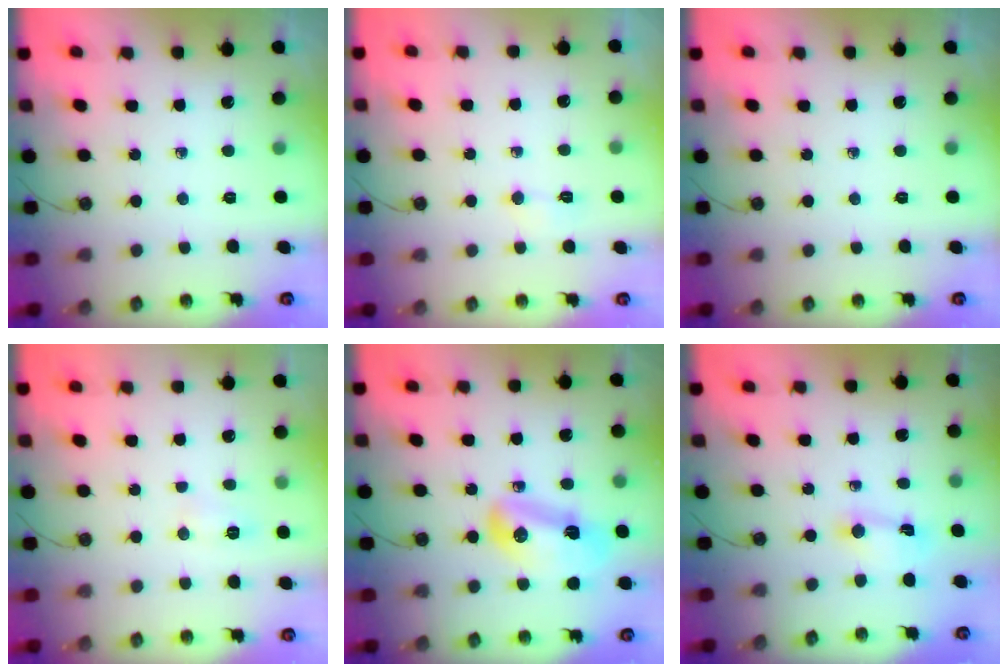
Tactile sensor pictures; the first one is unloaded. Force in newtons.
{"total": 2.7, "press": 2.6, "slide": 0.5}
{"total": 0.0}
{"total": 6.7, "press": 6.2, "slide": 2.5}
{"total": 10.1, "press": 9.9, "slide": 2.2}
{"total": 2.0, "press": 2.0, "slide": 0.4}